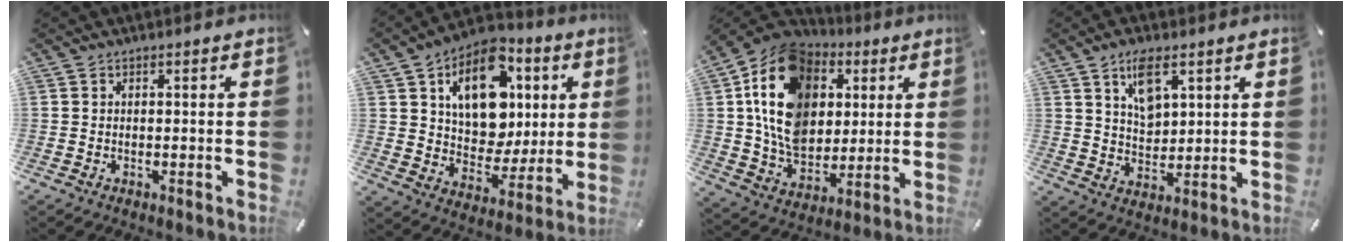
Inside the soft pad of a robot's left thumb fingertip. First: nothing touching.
{"total": 16.7, "force": [6.2, 12.1, 9.7], "torque": [-0.146, -0.021, 0.117]}
{"total": 18.7, "force": [4.4, 14.9, 10.4], "torque": [-0.197, -0.020, 0.085]}
{"total": 7.7, "force": [4.4, 4.4, 4.5], "torque": [-0.070, -0.015, 0.076]}